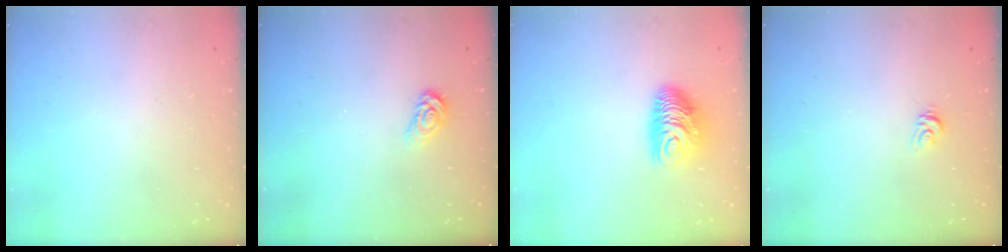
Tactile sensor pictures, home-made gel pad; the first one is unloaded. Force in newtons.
{"total": 3.1, "press": 3.1, "slide": 0.3}
{"total": 10.4, "press": 10.4, "slide": 0.4}
{"total": 4.0, "press": 4.0, "slide": 0.2}